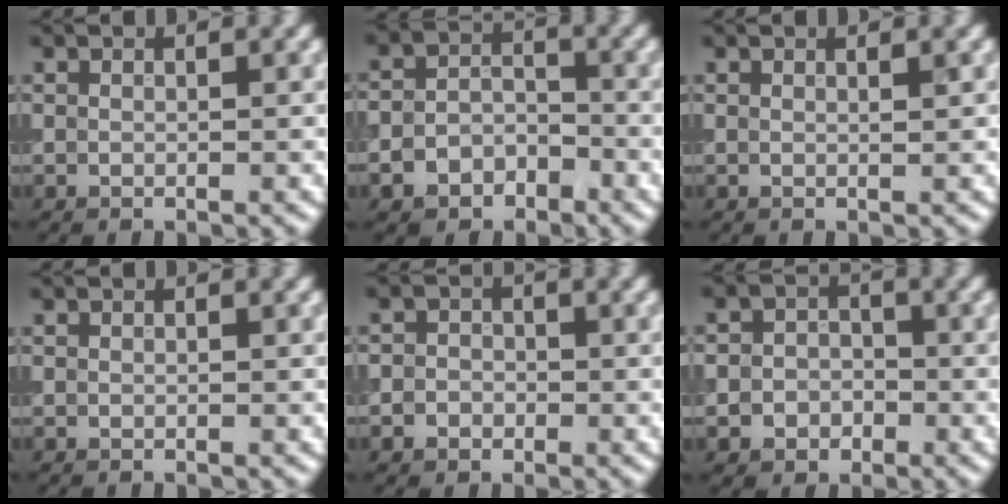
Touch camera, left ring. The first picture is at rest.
{"total": 3.7, "force": [-2.2, 2.7, 1.4], "torque": [-0.019, 0.002, -0.044]}
{"total": 0.7, "force": [0.4, 0.1, 0.6], "torque": [-0.003, 0.000, 0.003]}
{"total": 0.0}
{"total": 2.2, "force": [-0.5, 2.1, 0.6], "torque": [0.014, 0.007, -0.028]}
{"total": 3.4, "force": [-1.0, 3.1, 0.9], "torque": [0.015, 0.003, -0.037]}